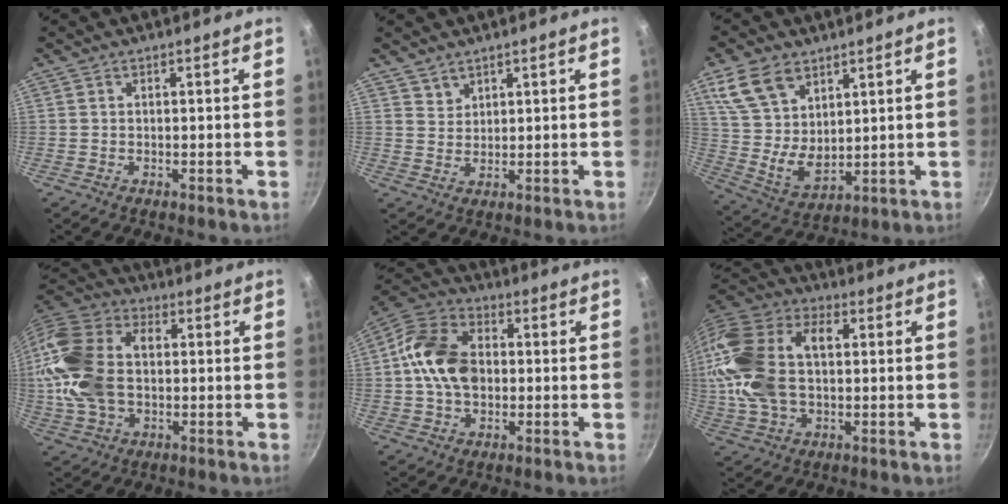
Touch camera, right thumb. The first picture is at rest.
{"total": 3.7, "force": [2.7, 2.4, 0.5], "torque": [0.011, -0.005, 0.056]}
{"total": 13.3, "force": [7.0, 8.3, 7.6], "torque": [-0.129, -0.030, 0.151]}
{"total": 18.4, "force": [0.4, 12.5, 13.5], "torque": [-0.260, 0.028, -0.002]}
{"total": 14.2, "force": [0.1, 10.1, 9.9], "torque": [-0.160, 0.025, -0.017]}
{"total": 20.3, "force": [1.9, 13.0, 15.5], "torque": [-0.301, 0.028, 0.025]}